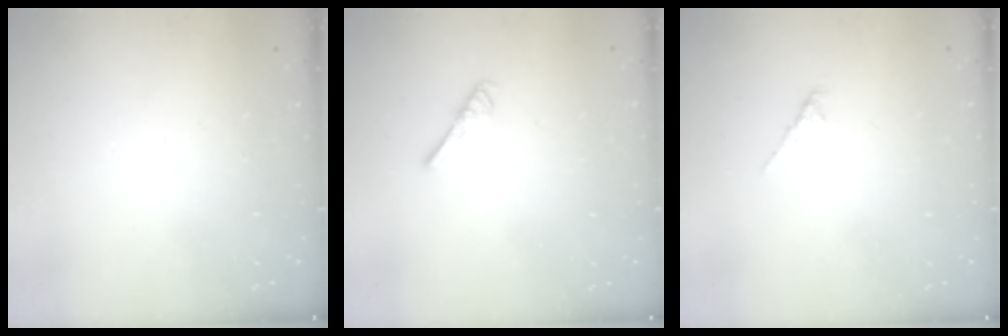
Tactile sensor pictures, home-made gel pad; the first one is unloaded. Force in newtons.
{"total": 2.7, "press": 2.6, "slide": 0.4}
{"total": 1.6, "press": 1.5, "slide": 0.5}